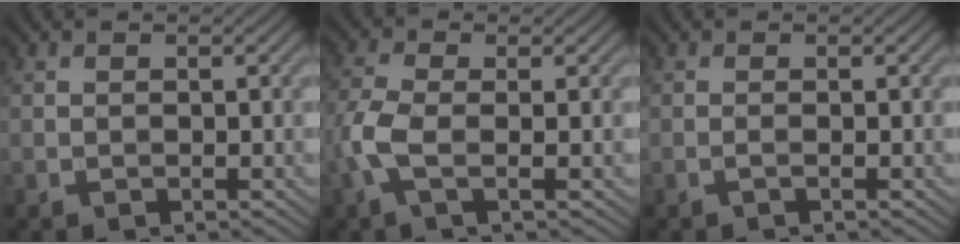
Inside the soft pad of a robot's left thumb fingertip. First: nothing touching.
{"total": 4.6, "force": [-1.1, 1.5, 4.2], "torque": [-0.110, 0.002, -0.033]}
{"total": 0.7, "force": [-0.2, 0.0, 0.7], "torque": [-0.014, 0.002, -0.009]}